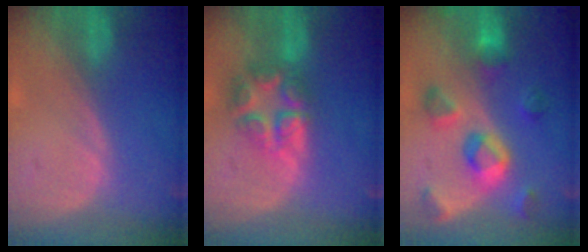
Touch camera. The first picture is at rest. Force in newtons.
{"total": 8.0, "press": 6.9, "slide": 4.0}
{"total": 8.4, "press": 8.1, "slide": 2.3}